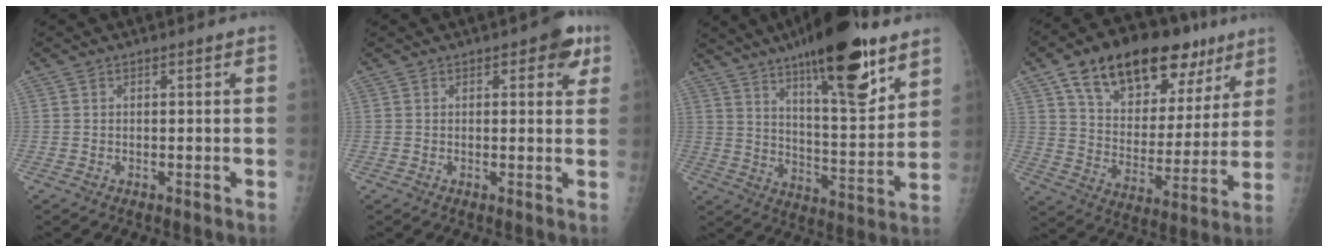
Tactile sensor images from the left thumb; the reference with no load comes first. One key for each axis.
{"total": 5.1, "fx": 2.4, "fy": 2.4, "fz": 3.8, "tx": -0.018, "ty": -0.005, "tz": 0.020}
{"total": 22.2, "fx": 13.9, "fy": 6.0, "fz": 16.2, "tx": -0.226, "ty": -0.066, "tz": 0.219}
{"total": 25.0, "fx": 14.4, "fy": 13.4, "fz": 15.5, "tx": -0.203, "ty": -0.017, "tz": 0.233}